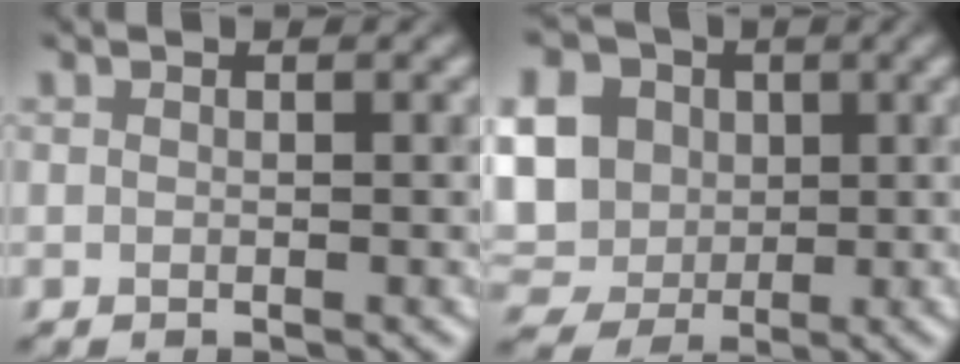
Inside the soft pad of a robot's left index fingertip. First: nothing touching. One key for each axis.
{"total": 9.0, "fx": 1.2, "fy": 8.2, "fz": 3.5, "tx": -0.103, "ty": 0.015, "tz": 0.028}